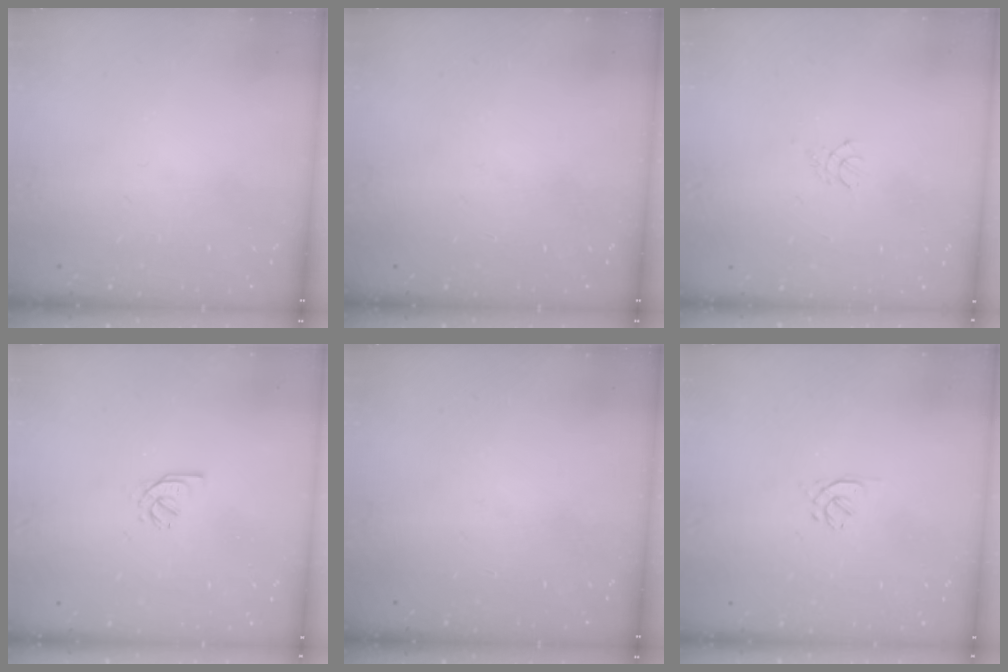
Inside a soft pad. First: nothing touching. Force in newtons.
{"total": 0.0}
{"total": 3.0, "press": 2.9, "slide": 0.6}
{"total": 1.7, "press": 1.6, "slide": 0.5}
{"total": 0.0}
{"total": 1.6, "press": 1.5, "slide": 0.6}